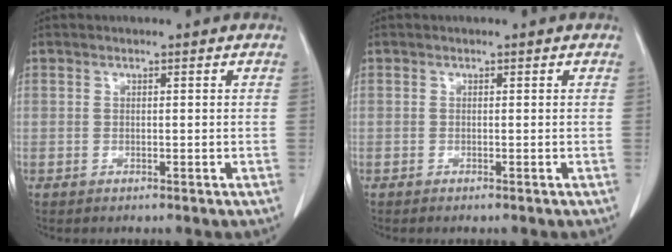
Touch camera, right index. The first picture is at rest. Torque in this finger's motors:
{"motor_torque": [-0.06, 0.05, 0.03, 0.01]}